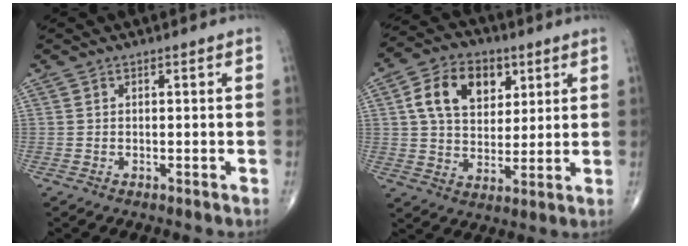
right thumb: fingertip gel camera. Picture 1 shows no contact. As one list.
[{"total": 13.2, "force": [4.7, 9.0, 8.4], "torque": [-0.114, -0.006, 0.080]}]